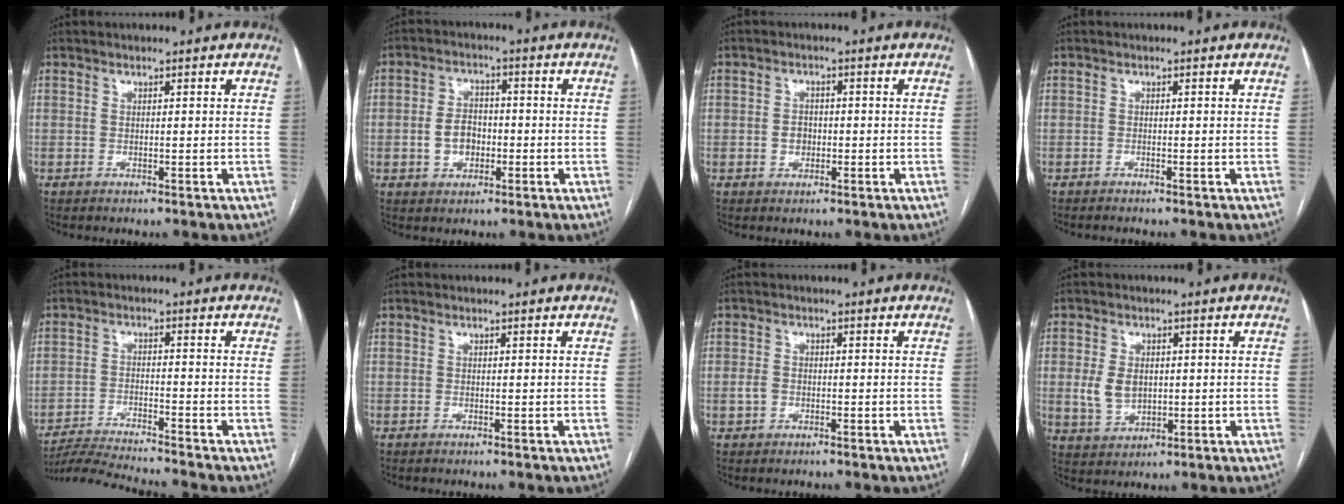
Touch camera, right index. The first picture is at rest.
{"total": 6.6, "force": [-1.4, 4.6, 4.6], "torque": [-0.092, 0.013, -0.022]}
{"total": 2.4, "force": [-0.4, 2.0, 1.3], "torque": [-0.017, 0.005, -0.004]}
{"total": 0.7, "force": [-0.6, 0.0, 0.3], "torque": [-0.005, -0.001, -0.011]}
{"total": 8.6, "force": [-8.2, -1.7, 2.2], "torque": [-0.032, -0.013, -0.147]}
{"total": 0.0}
{"total": 1.8, "force": [-0.5, 1.4, 0.9], "torque": [-0.021, 0.004, -0.008]}
{"total": 5.5, "force": [0.3, 4.0, 3.8], "torque": [-0.081, 0.006, 0.018]}